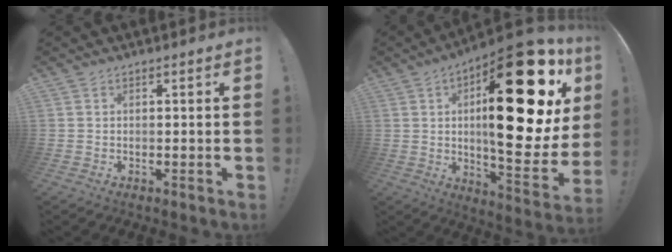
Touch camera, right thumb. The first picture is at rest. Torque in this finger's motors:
{"motor_torque": [1.17, 2.68, 2.52, 0.25, 0.67]}